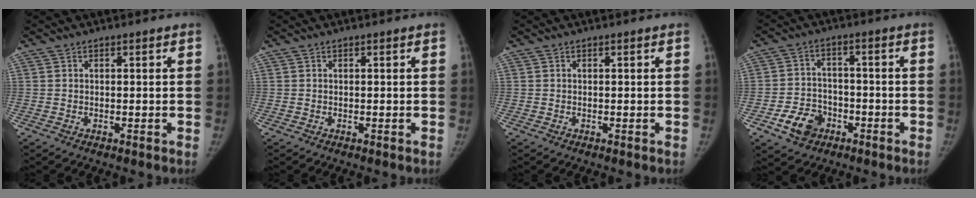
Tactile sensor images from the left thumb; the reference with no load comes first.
{"total": 0.0}
{"total": 0.0}
{"total": 7.5, "force": [-3.8, 5.8, 3.0], "torque": [-0.033, 0.023, -0.062]}